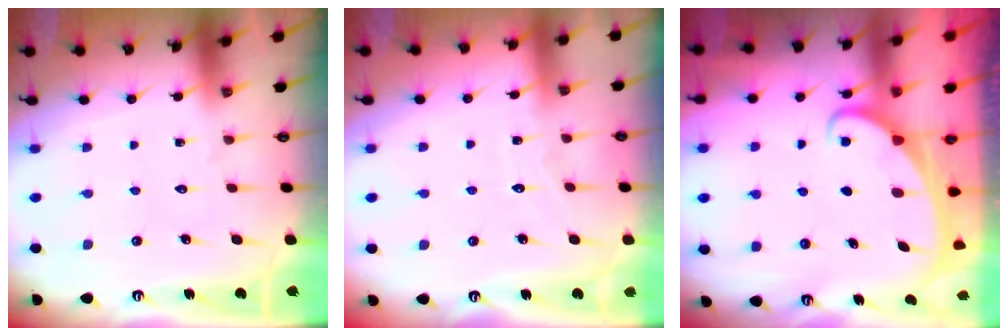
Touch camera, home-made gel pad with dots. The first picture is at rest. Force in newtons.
{"total": 3.3, "press": 3.2, "slide": 0.4}
{"total": 2.3, "press": 2.3, "slide": 0.3}